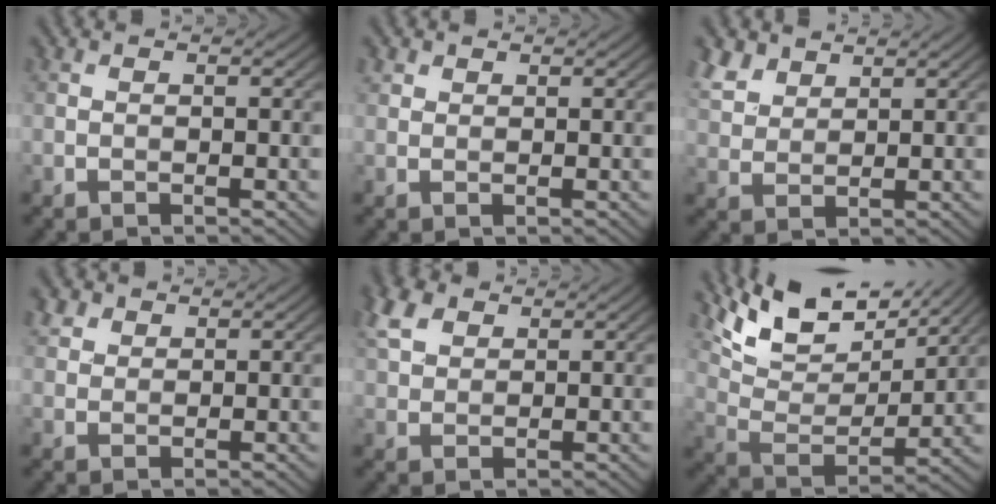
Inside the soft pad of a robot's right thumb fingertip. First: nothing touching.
{"total": 1.3, "force": [0.9, 0.9, 0.2], "torque": [-0.003, 0.002, 0.019]}
{"total": 4.9, "force": [3.5, 2.7, 2.1], "torque": [-0.060, 0.006, 0.078]}
{"total": 2.3, "force": [1.5, 1.6, 0.8], "torque": [-0.021, 0.007, 0.031]}
{"total": 5.2, "force": [2.7, 3.3, 2.9], "torque": [-0.082, 0.014, 0.055]}
{"total": 12.9, "force": [9.5, 4.9, 7.1], "torque": [-0.167, -0.003, 0.163]}